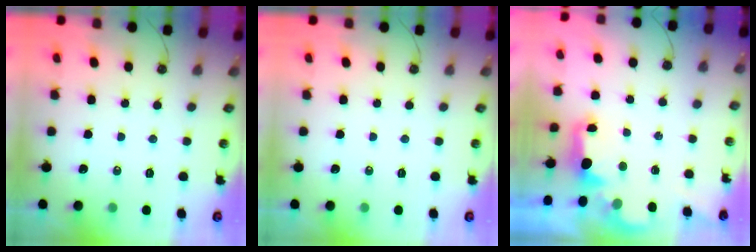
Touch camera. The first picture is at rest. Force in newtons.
{"total": 0.0}
{"total": 2.4, "press": 2.3, "slide": 0.8}